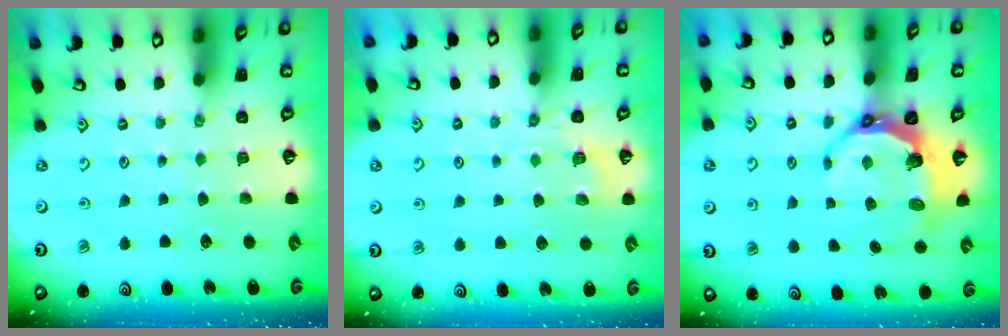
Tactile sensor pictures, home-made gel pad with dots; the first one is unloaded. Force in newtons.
{"total": 5.0, "press": 4.6, "slide": 1.9}
{"total": 6.6, "press": 5.3, "slide": 4.0}